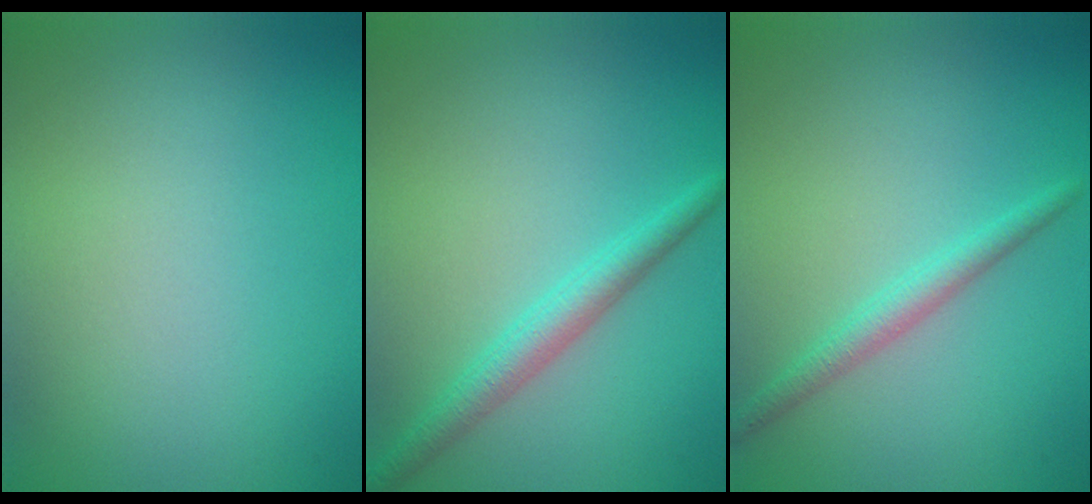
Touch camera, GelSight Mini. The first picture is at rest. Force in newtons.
{"total": 2.8, "press": 2.8, "slide": 0.0}
{"total": 2.0, "press": 2.0, "slide": 0.0}